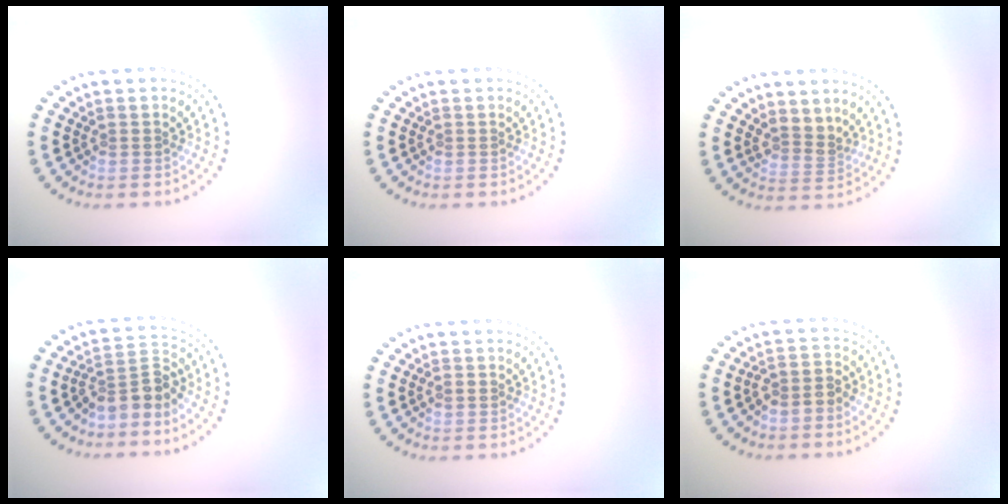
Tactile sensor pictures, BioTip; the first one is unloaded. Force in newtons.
{"total": 0.0}
{"total": 2.0, "press": 1.4, "slide": 1.4}
{"total": 3.3, "press": 2.4, "slide": 2.2}
{"total": 0.9, "press": 0.9, "slide": 0.0}
{"total": 2.0, "press": 1.6, "slide": 1.1}